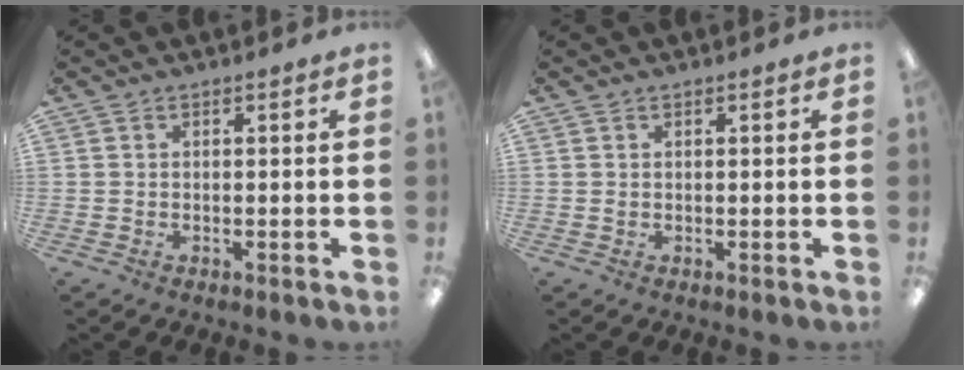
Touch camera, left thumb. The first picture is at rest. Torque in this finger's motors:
{"motor_torque": [0.06, 0.24, 0.04, 0.05, -0.01]}